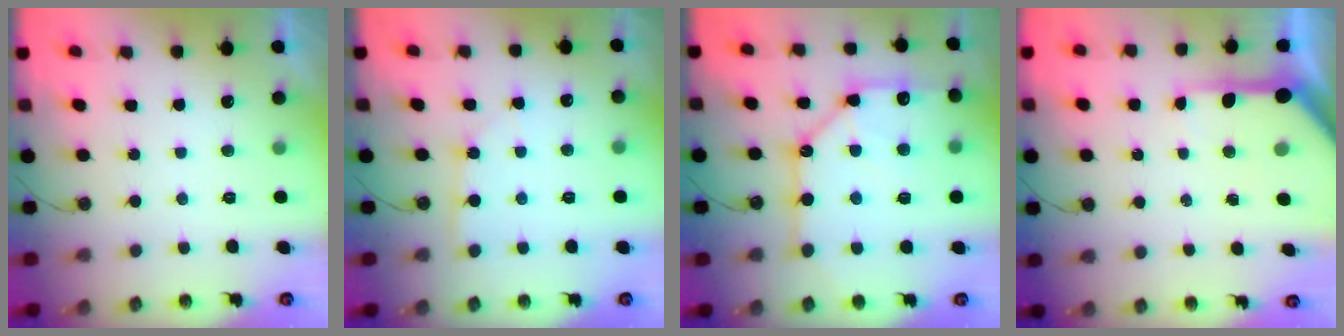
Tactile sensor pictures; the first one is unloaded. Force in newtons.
{"total": 2.6, "press": 2.6, "slide": 0.2}
{"total": 16.6, "press": 16.5, "slide": 1.8}
{"total": 10.2, "press": 10.2, "slide": 1.2}